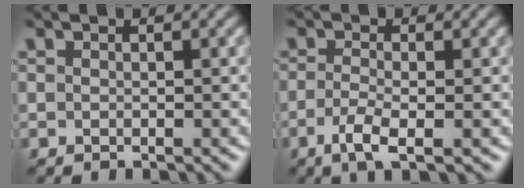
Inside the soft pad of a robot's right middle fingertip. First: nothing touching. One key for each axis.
{"total": 2.7, "fx": -1.1, "fy": 0.7, "fz": 2.3, "tx": -0.054, "ty": -0.004, "tz": -0.026}